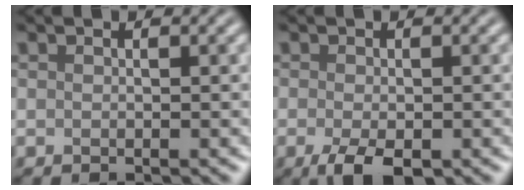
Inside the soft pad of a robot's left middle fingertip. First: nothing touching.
{"total": 2.7, "force": [-1.9, 0.7, 1.9], "torque": [-0.047, -0.004, -0.020]}